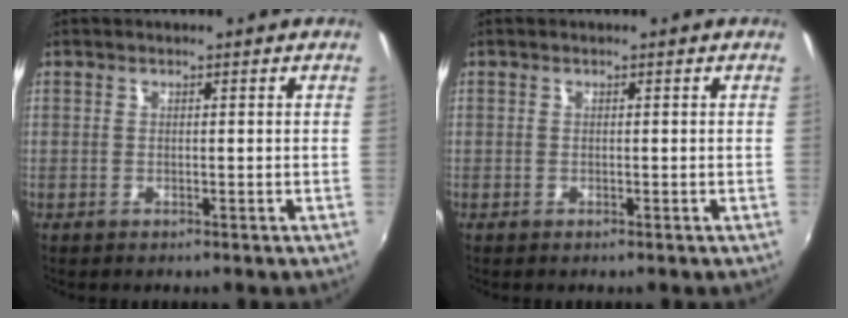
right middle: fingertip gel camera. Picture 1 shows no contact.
{"total": 0.0}